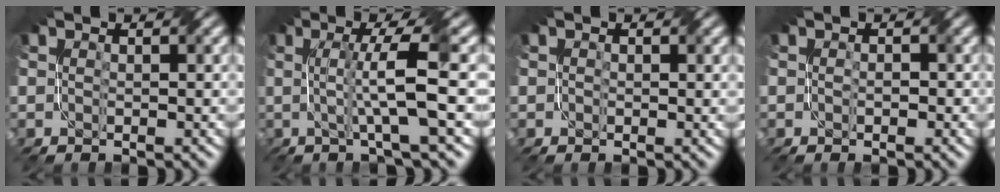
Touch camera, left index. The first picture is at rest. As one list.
[{"total": 6.7, "force": [0.2, 0.7, 6.6], "torque": [-0.110, 0.009, 0.003]}, {"total": 0.9, "force": [0.5, 0.6, 0.4], "torque": [-0.003, -0.001, 0.007]}, {"total": 1.4, "force": [-0.3, 0.7, 1.2], "torque": [-0.019, -0.002, -0.002]}]